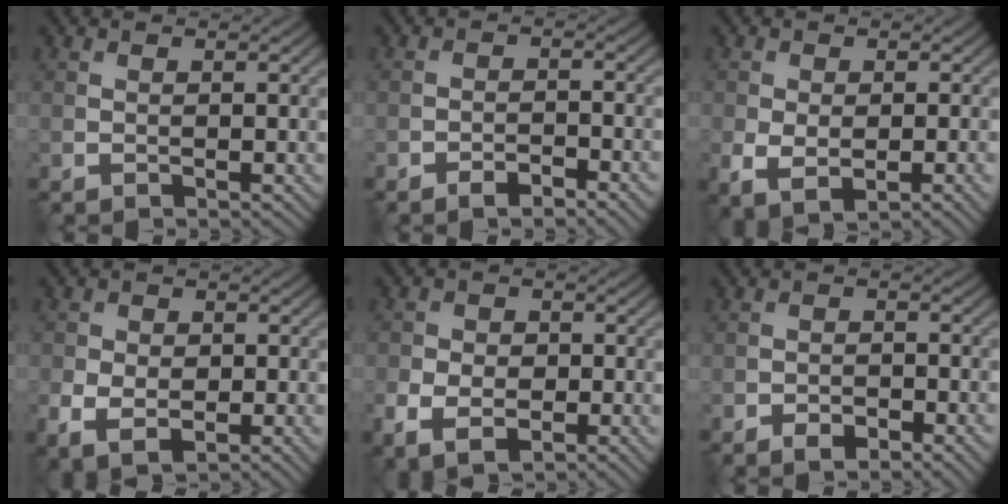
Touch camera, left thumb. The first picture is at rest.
{"total": 3.6, "force": [-2.5, 1.2, 2.4], "torque": [-0.036, 0.004, -0.041]}
{"total": 6.0, "force": [-1.6, 3.4, 4.6], "torque": [-0.085, -0.025, -0.021]}
{"total": 6.7, "force": [-2.0, 4.5, 4.5], "torque": [-0.072, -0.020, -0.027]}
{"total": 7.0, "force": [-2.6, 4.8, 4.3], "torque": [-0.069, -0.019, -0.046]}
{"total": 4.4, "force": [-2.7, 2.0, 2.9], "torque": [-0.042, 0.005, -0.040]}